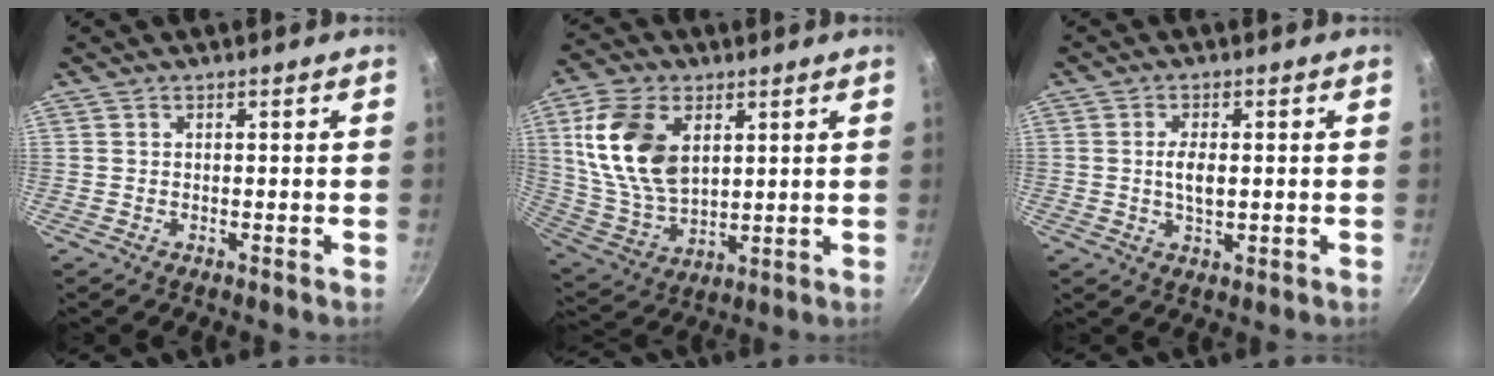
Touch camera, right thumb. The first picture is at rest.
{"total": 16.6, "force": [4.7, 10.4, 12.1], "torque": [-0.212, -0.015, 0.103]}
{"total": 4.3, "force": [0.1, 2.2, 3.7], "torque": [-0.067, 0.003, 0.003]}